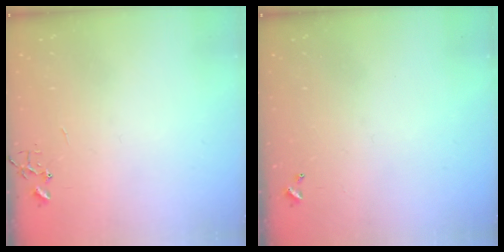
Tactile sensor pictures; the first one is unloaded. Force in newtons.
{"total": 0.0}